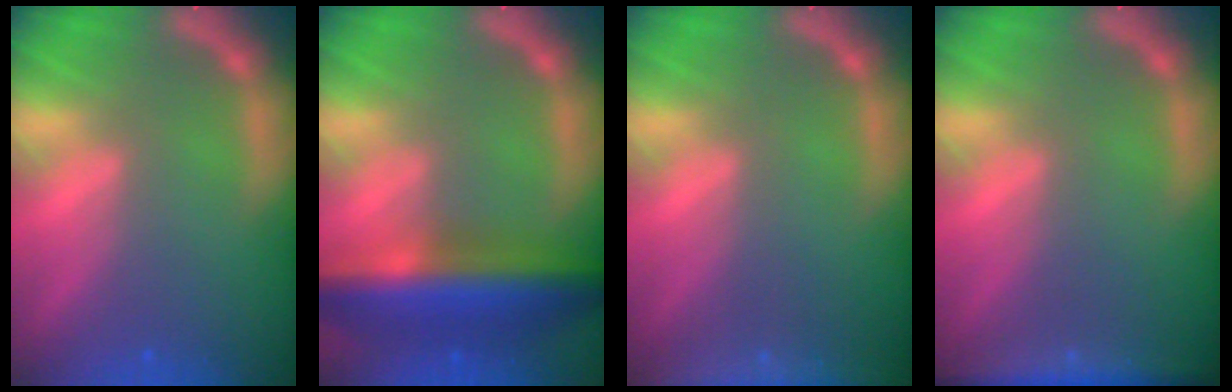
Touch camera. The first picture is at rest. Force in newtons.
{"total": 9.5}
{"total": 10.1}
{"total": 5.0}